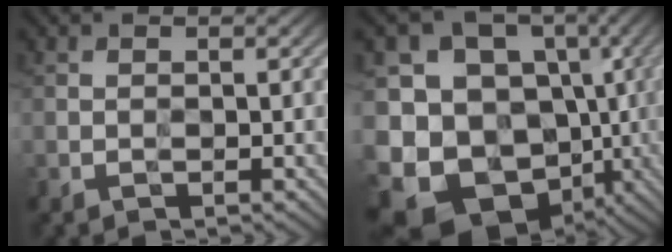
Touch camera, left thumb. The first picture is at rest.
{"total": 19.7, "force": [-6.0, 16.6, 8.7], "torque": [-0.217, -0.011, -0.064]}